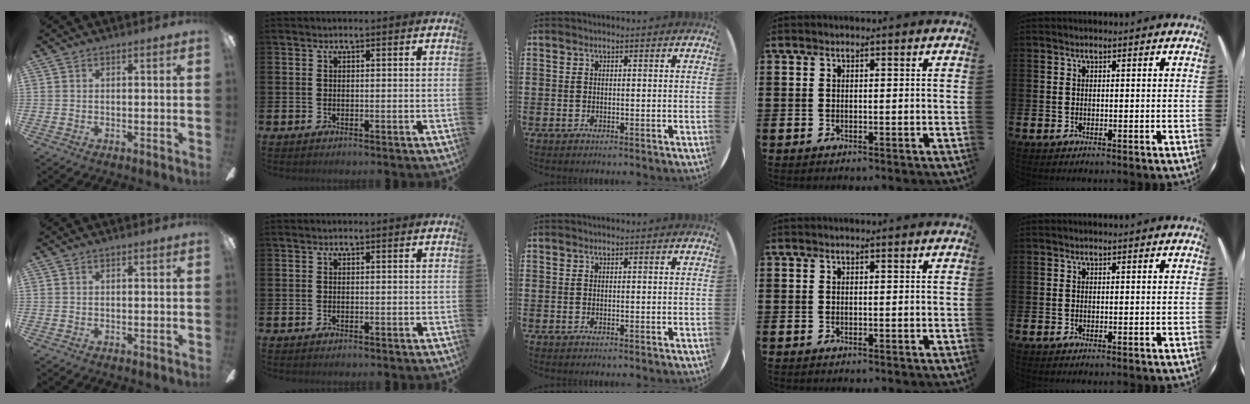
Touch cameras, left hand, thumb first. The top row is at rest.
{}